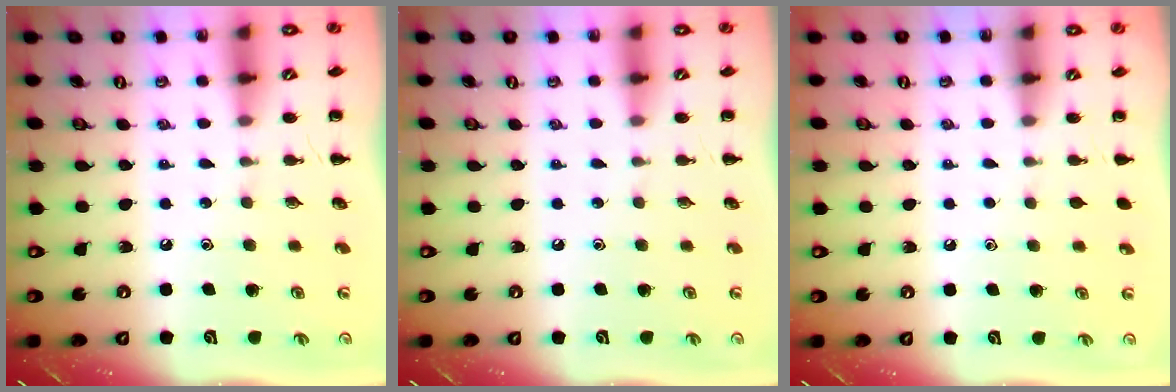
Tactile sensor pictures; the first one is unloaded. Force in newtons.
{"total": 0.0}
{"total": 1.1, "press": 1.1, "slide": 0.2}